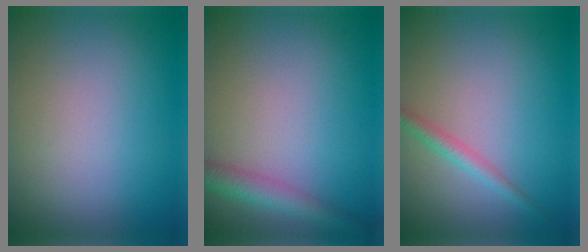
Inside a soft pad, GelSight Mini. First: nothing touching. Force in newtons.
{"total": 3.0, "press": 3.0, "slide": 0.1}
{"total": 1.7, "press": 1.7, "slide": 0.1}